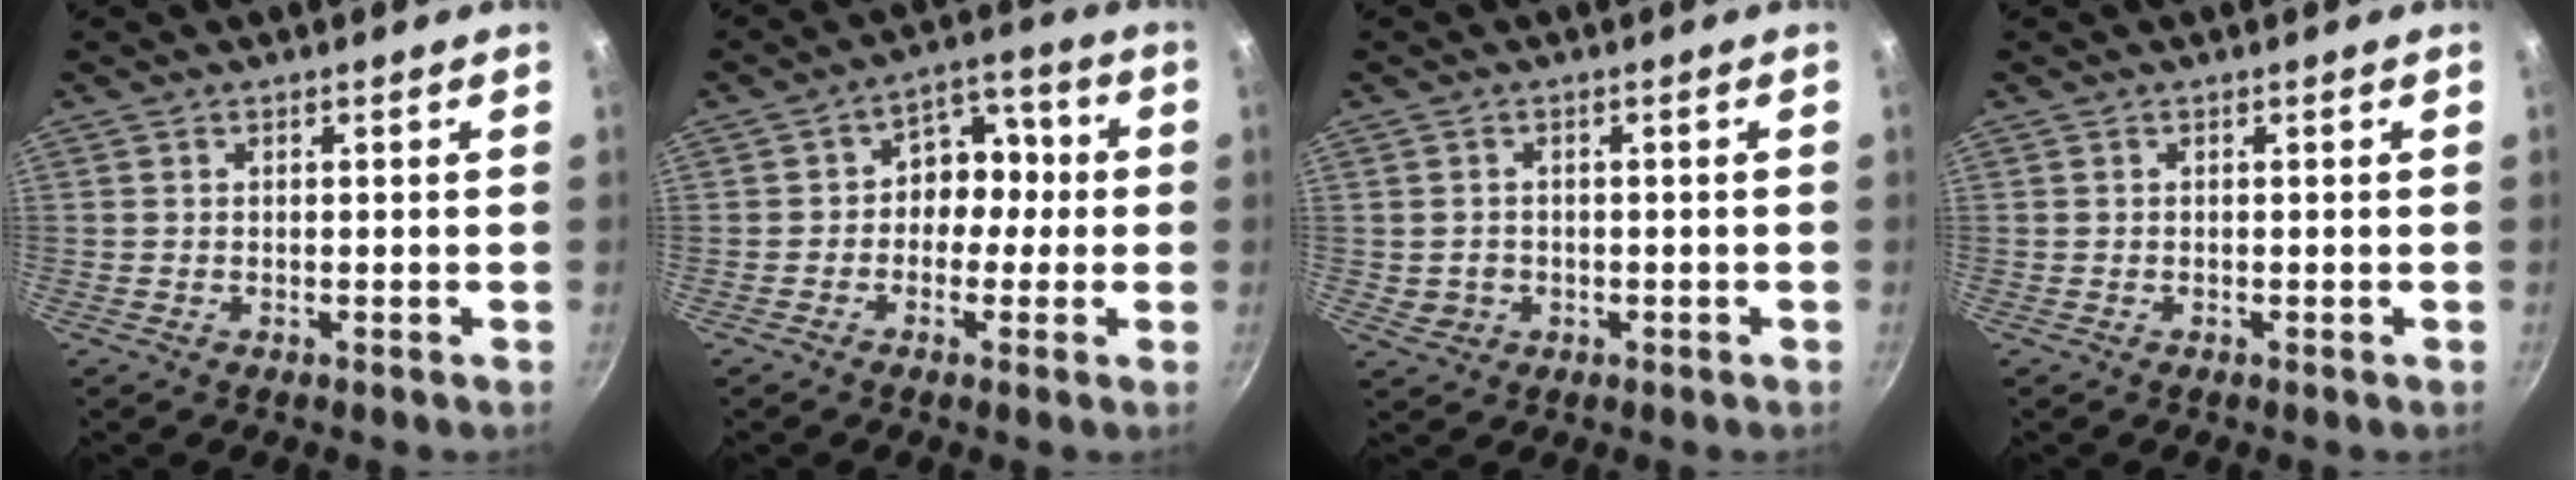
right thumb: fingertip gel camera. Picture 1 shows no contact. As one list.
[{"total": 8.4, "force": [-0.5, 6.7, 4.9], "torque": [-0.010, 0.030, -0.024]}, {"total": 3.0, "force": [-0.4, 2.7, 1.2], "torque": [-0.013, 0.012, 0.005]}, {"total": 0.0}]